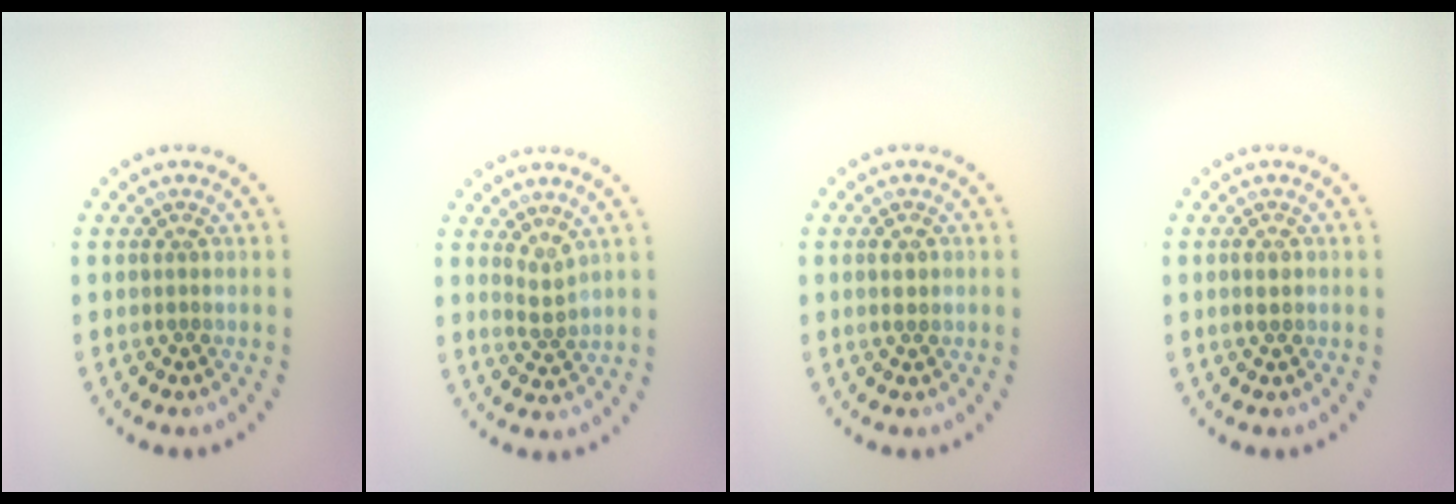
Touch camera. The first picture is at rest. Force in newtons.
{"total": 1.3, "press": 1.0, "slide": 0.9}
{"total": 1.0, "press": 0.9, "slide": 0.4}
{"total": 0.9, "press": 0.9, "slide": 0.3}